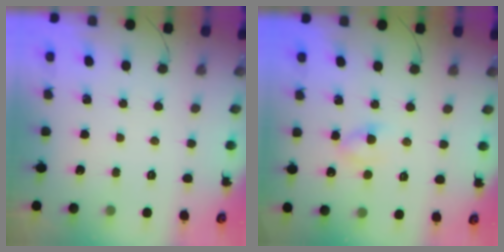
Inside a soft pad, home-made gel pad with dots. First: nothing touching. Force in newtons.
{"total": 3.5, "press": 3.3, "slide": 1.1}